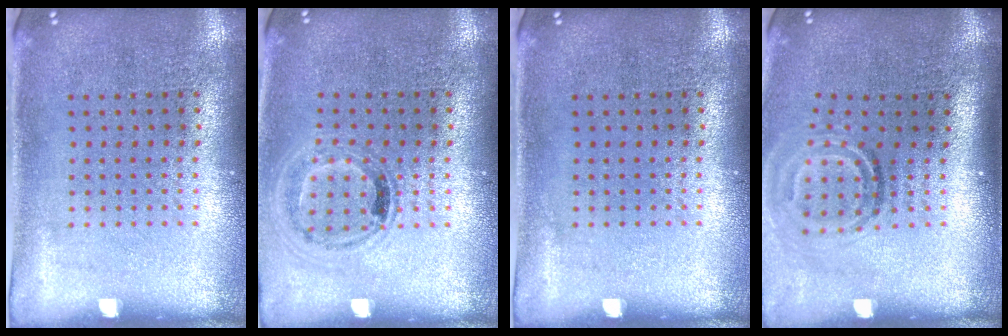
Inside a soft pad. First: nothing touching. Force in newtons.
{"total": 1.0, "press": 1.0, "slide": 0.3}
{"total": 0.0}
{"total": 1.9, "press": 1.3, "slide": 1.4}